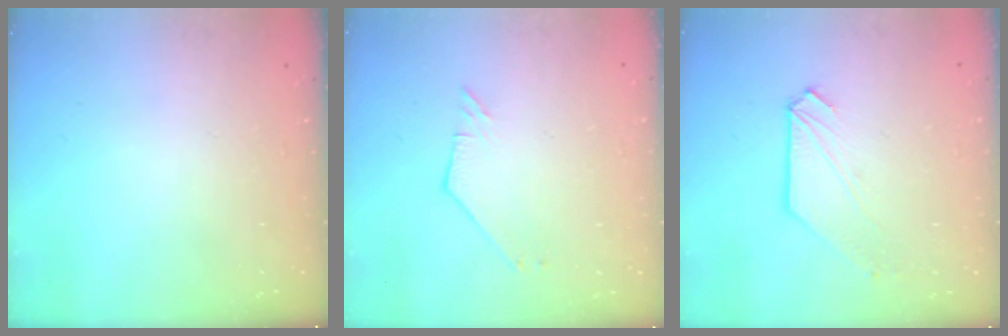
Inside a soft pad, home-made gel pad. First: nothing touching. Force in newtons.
{"total": 2.0, "press": 2.0, "slide": 0.1}
{"total": 1.8, "press": 1.8, "slide": 0.1}